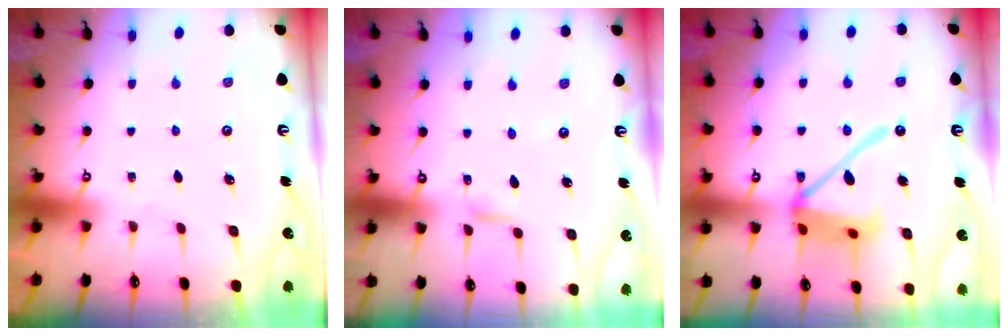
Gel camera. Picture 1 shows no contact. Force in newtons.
{"total": 2.4, "press": 2.4, "slide": 0.1}
{"total": 14.8, "press": 14.7, "slide": 1.9}